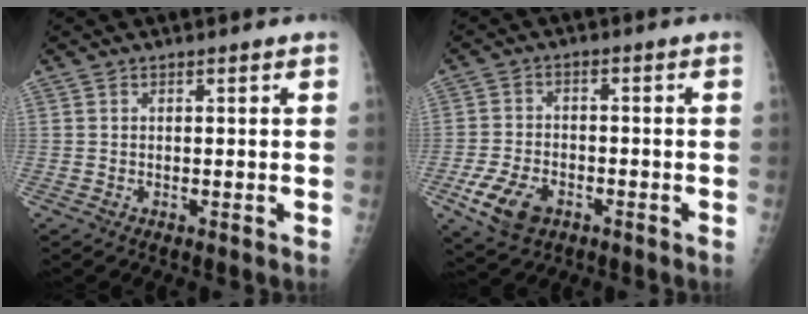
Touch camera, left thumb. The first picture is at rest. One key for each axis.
{"total": 8.5, "fx": -3.9, "fy": 5.4, "fz": 5.2, "tx": -0.099, "ty": 0.010, "tz": -0.066}